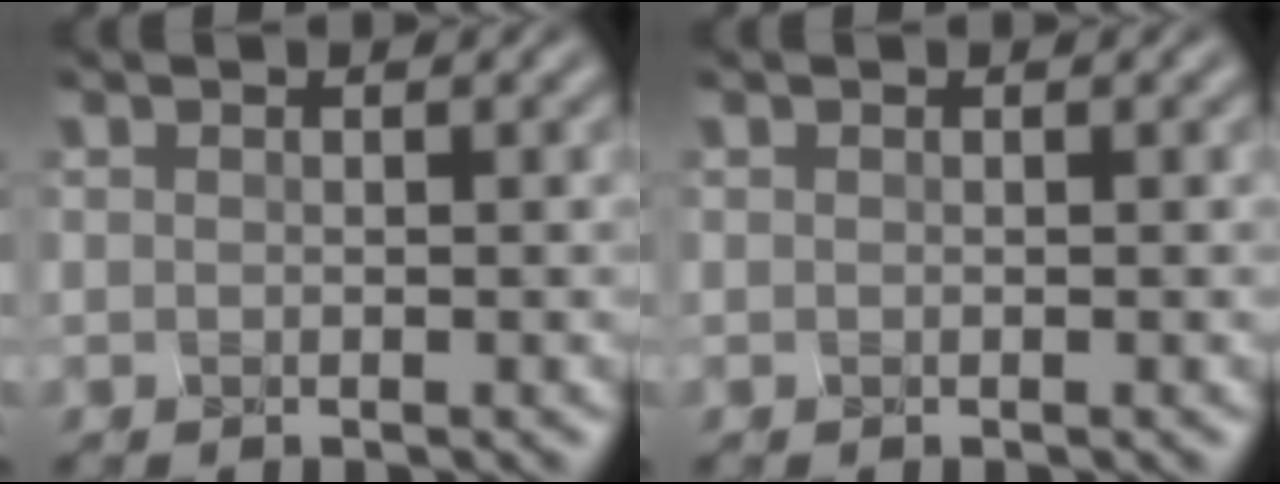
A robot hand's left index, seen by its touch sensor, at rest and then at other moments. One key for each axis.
{"total": 0.0}